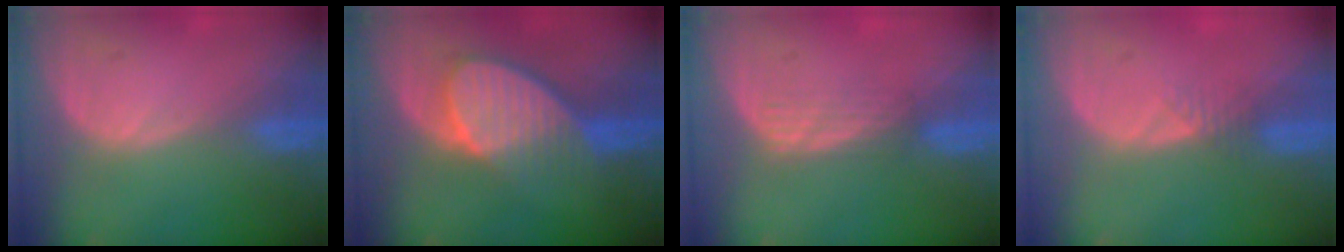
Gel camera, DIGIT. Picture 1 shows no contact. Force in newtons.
{"total": 8.8, "press": 8.0, "slide": 3.7}
{"total": 3.1, "press": 2.5, "slide": 1.7}
{"total": 1.6, "press": 1.4, "slide": 0.9}